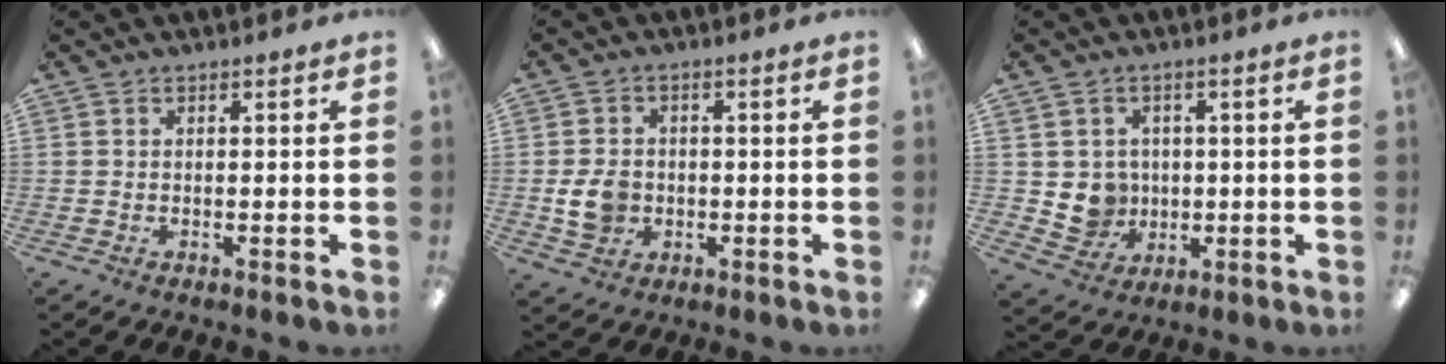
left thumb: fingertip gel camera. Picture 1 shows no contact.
{"total": 6.2, "force": [-0.9, 5.2, 3.3], "torque": [-0.056, 0.003, -0.017]}
{"total": 6.5, "force": [0.6, 6.4, 0.9], "torque": [-0.020, -0.002, 0.019]}